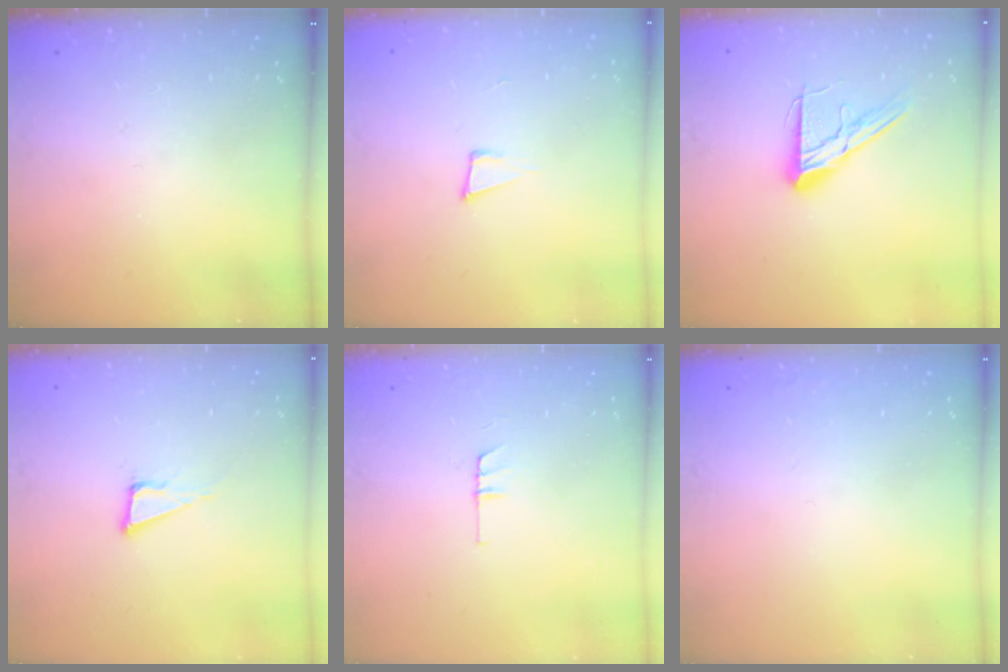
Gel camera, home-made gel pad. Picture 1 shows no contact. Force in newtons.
{"total": 4.6, "press": 3.2, "slide": 3.3}
{"total": 12.3, "press": 12.3, "slide": 1.0}
{"total": 5.5, "press": 4.7, "slide": 2.8}
{"total": 3.7, "press": 3.7, "slide": 0.4}
{"total": 1.6, "press": 1.5, "slide": 0.1}